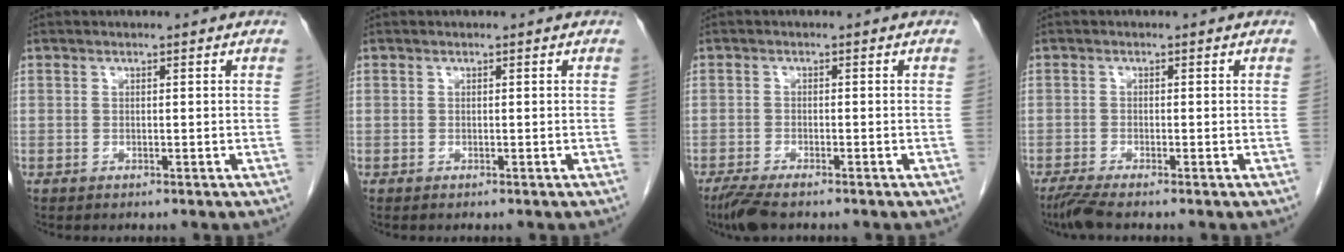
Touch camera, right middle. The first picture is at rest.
{"total": 0.0}
{"total": 4.3, "force": [-3.3, 0.8, 2.6], "torque": [-0.052, -0.012, -0.057]}
{"total": 2.7, "force": [-2.2, -0.1, 1.6], "torque": [-0.039, -0.008, -0.048]}